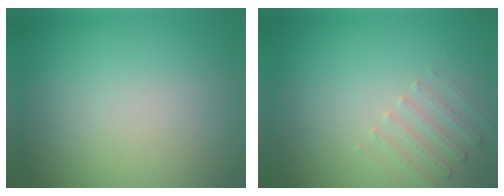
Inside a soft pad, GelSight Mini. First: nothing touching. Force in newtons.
{"total": 1.9, "press": 1.8, "slide": 0.6}